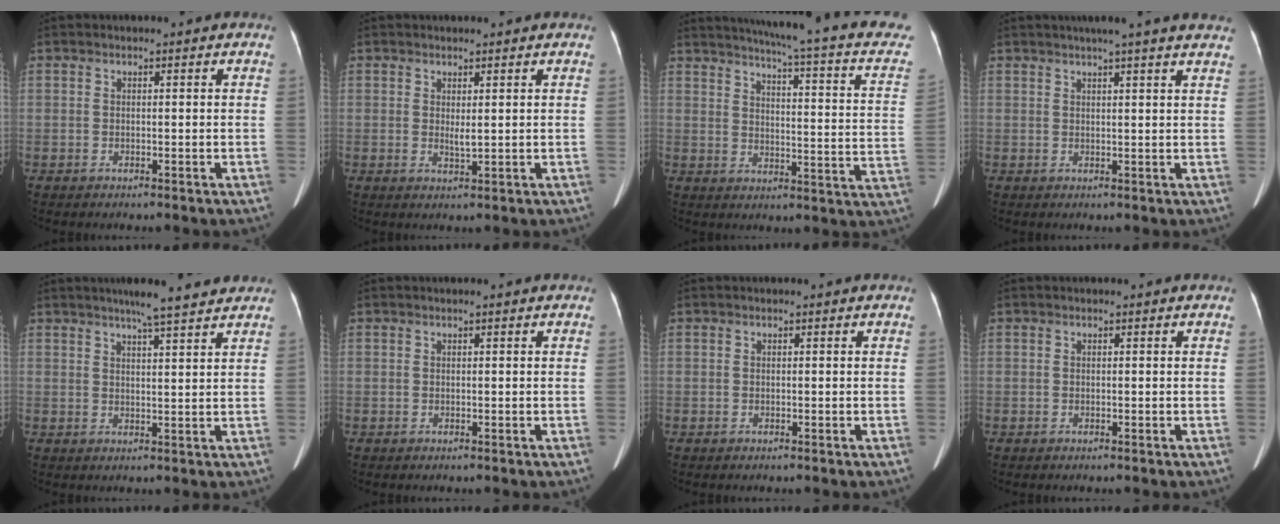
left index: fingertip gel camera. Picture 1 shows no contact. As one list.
[{"total": 1.5, "force": [0.6, 0.2, 1.4], "torque": [-0.030, -0.001, 0.012]}, {"total": 21.2, "force": [17.2, 1.1, 12.4], "torque": [-0.174, -0.043, 0.190]}, {"total": 12.6, "force": [10.9, 0.1, 6.3], "torque": [-0.091, 0.018, 0.120]}, {"total": 7.5, "force": [6.2, 0.0, 4.1], "torque": [-0.063, 0.013, 0.085]}, {"total": 0.0}, {"total": 0.0}, {"total": 0.0}]